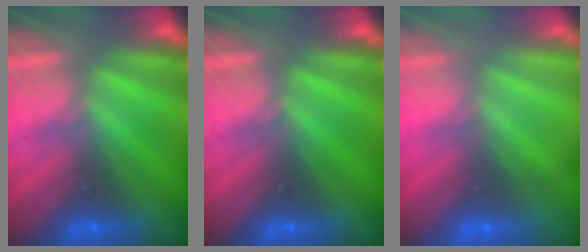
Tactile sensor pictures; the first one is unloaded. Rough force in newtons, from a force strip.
{"total": 0.0}
{"total": 2.0}